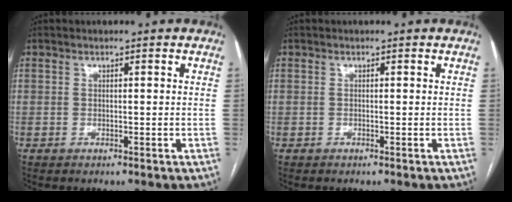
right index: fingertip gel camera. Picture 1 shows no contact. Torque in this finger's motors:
{"motor_torque": [-0.90, 0.88, -0.77, -0.13]}